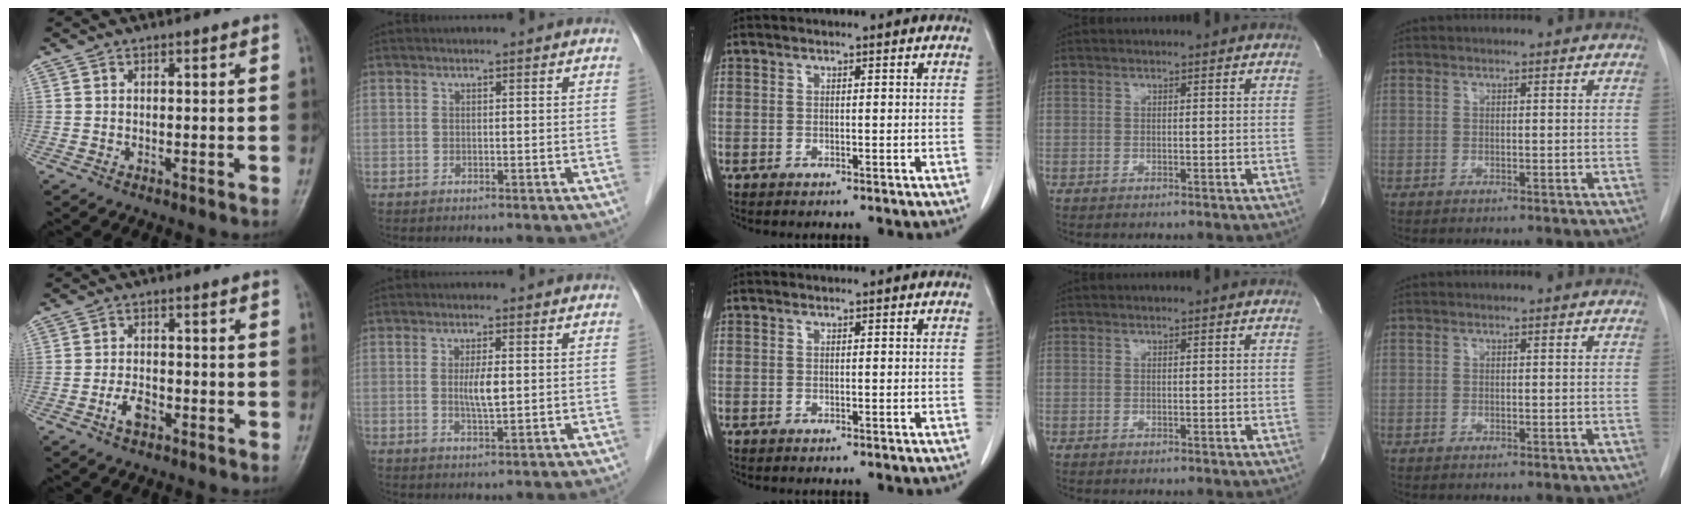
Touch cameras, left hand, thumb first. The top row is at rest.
{"thumb": {"total": 3.4, "force": [-1.9, 1.9, 2.1], "torque": [-0.038, 0.015, -0.035]}, "index": {"total": 3.3, "force": [0.0, 0.6, 3.3], "torque": [-0.061, -0.007, 0.002]}}